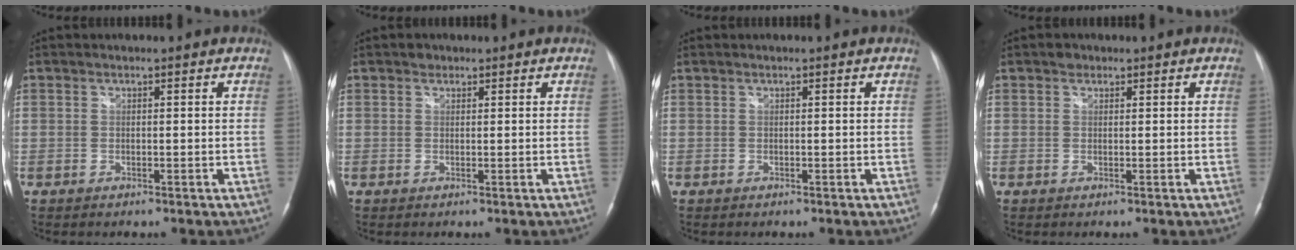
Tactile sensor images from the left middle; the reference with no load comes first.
{"total": 1.0, "force": [0.7, 0.7, 0.2], "torque": [-0.001, 0.001, 0.008]}
{"total": 0.0}
{"total": 1.1, "force": [0.8, 0.8, 0.2], "torque": [-0.003, 0.003, 0.009]}